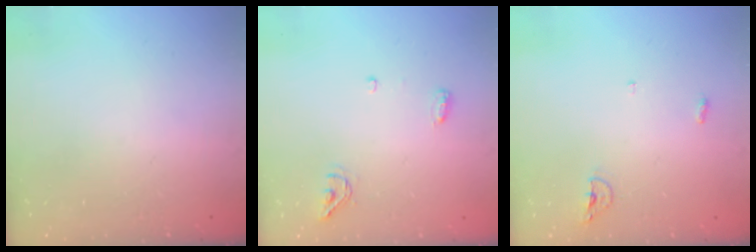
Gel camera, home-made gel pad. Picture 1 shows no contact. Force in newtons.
{"total": 5.6, "press": 5.5, "slide": 1.0}
{"total": 4.1, "press": 4.0, "slide": 0.9}